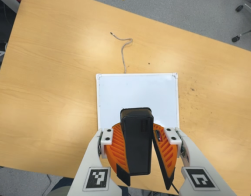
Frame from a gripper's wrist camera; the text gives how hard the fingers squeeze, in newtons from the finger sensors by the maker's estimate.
{"total": 11.0, "left": 10.8, "right": 11.3}